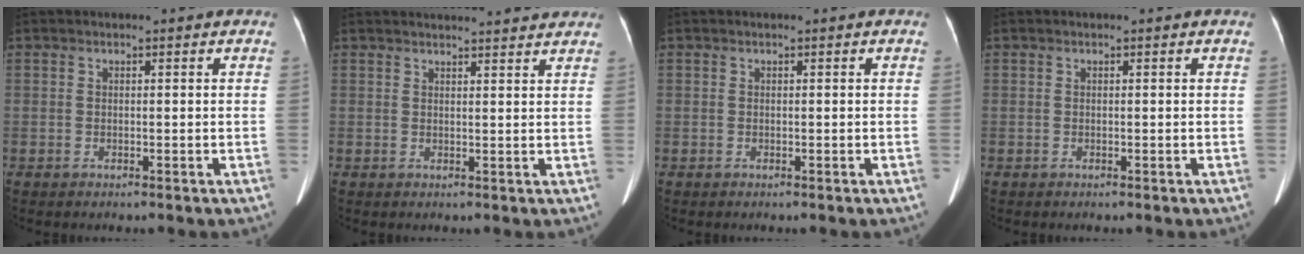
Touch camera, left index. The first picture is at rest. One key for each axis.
{"total": 12.2, "fx": 11.6, "fy": 1.1, "fz": 3.4, "tx": -0.034, "ty": 0.021, "tz": 0.130}
{"total": 0.0}
{"total": 0.0}